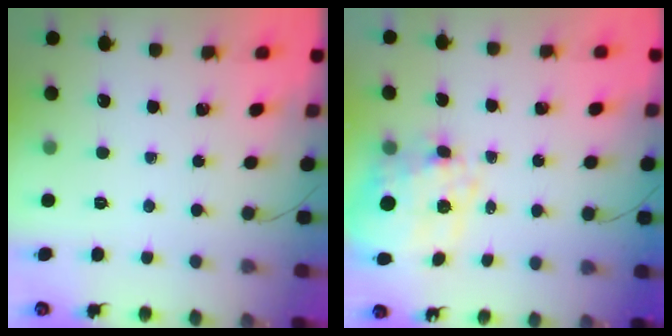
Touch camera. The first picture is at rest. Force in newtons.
{"total": 12.3, "press": 12.0, "slide": 2.7}